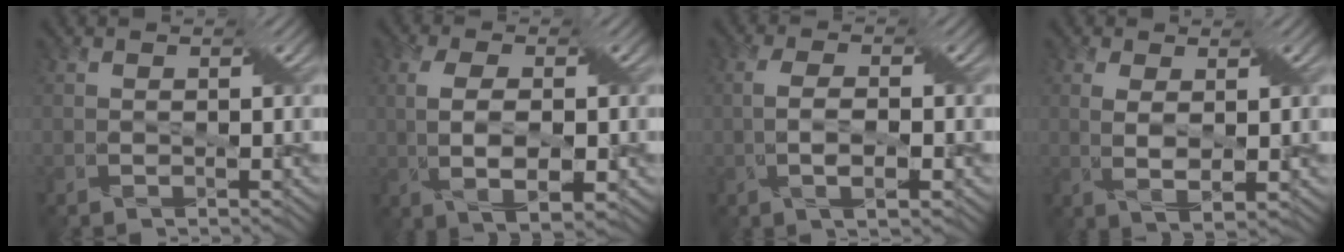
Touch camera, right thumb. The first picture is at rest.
{"total": 5.9, "force": [-0.4, 2.5, 5.4], "torque": [-0.116, -0.007, 0.003]}
{"total": 3.1, "force": [-0.5, 0.8, 3.0], "torque": [-0.070, 0.000, -0.012]}
{"total": 2.6, "force": [0.9, 0.7, 2.4], "torque": [-0.062, -0.002, 0.017]}